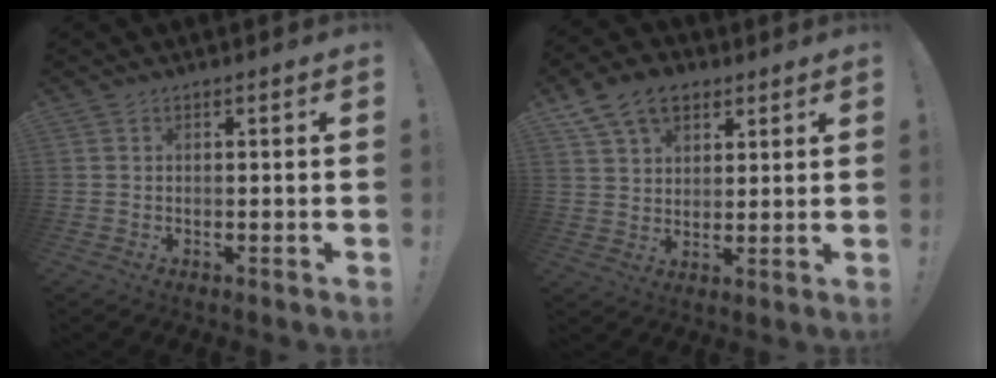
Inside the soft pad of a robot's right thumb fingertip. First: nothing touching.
{"total": 11.2, "force": [6.3, 7.6, 5.3], "torque": [-0.088, -0.020, 0.123]}